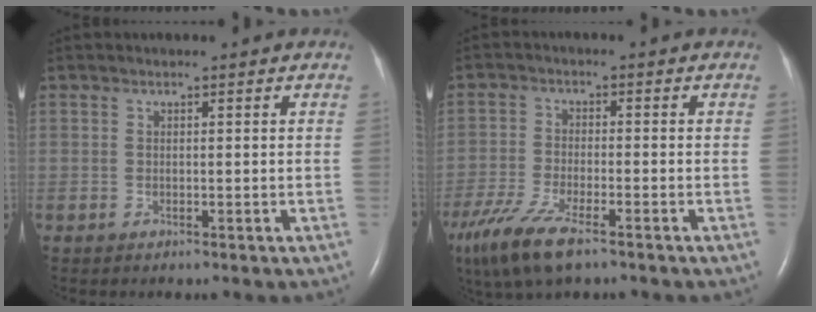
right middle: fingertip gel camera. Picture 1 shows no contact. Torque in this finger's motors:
{"motor_torque": [0.92, -0.90, 0.17, 0.14]}